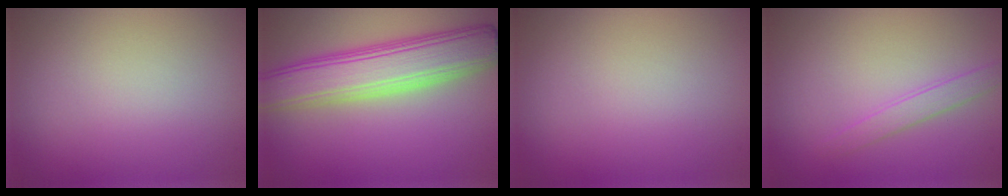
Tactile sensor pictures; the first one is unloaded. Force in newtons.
{"total": 7.7, "press": 7.7, "slide": 0.4}
{"total": 0.0}
{"total": 1.5, "press": 1.5, "slide": 0.1}